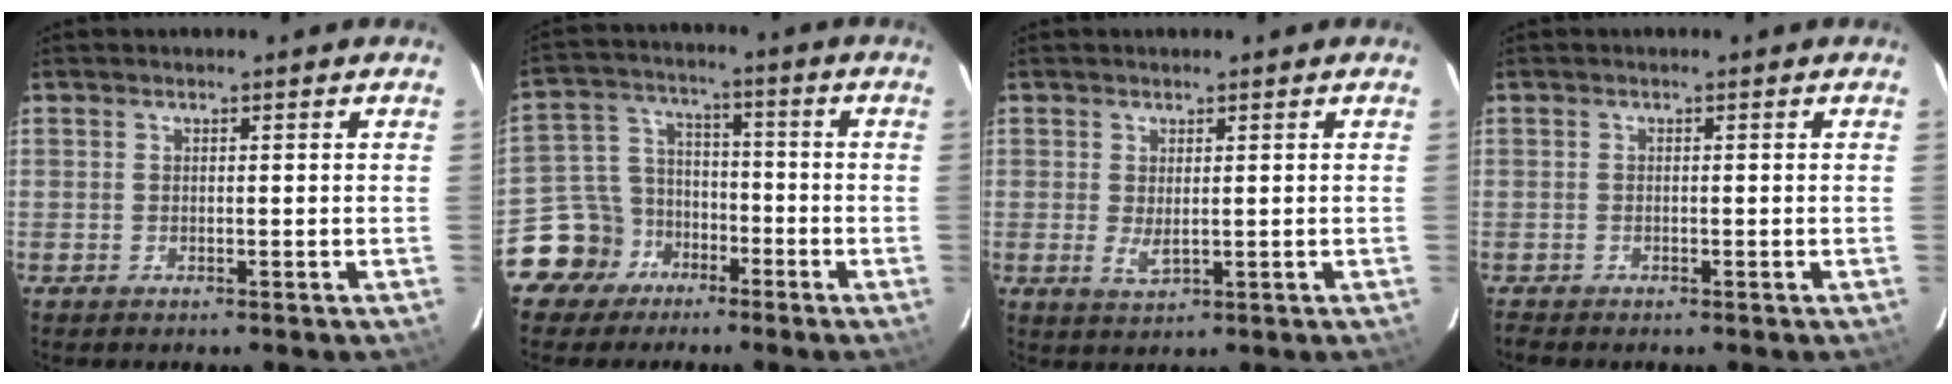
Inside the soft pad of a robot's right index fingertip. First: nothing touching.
{"total": 11.1, "force": [-7.0, 8.4, 1.8], "torque": [-0.054, 0.054, -0.120]}
{"total": 2.5, "force": [0.2, 1.0, 2.3], "torque": [-0.041, -0.008, 0.005]}
{"total": 1.2, "force": [-1.1, 0.3, 0.4], "torque": [-0.006, -0.007, -0.022]}